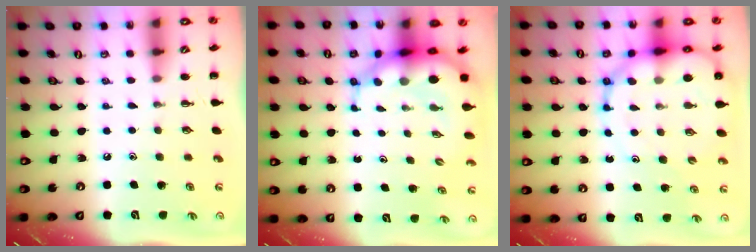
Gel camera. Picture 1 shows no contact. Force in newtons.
{"total": 9.3, "press": 8.9, "slide": 2.8}
{"total": 14.1, "press": 13.6, "slide": 3.7}